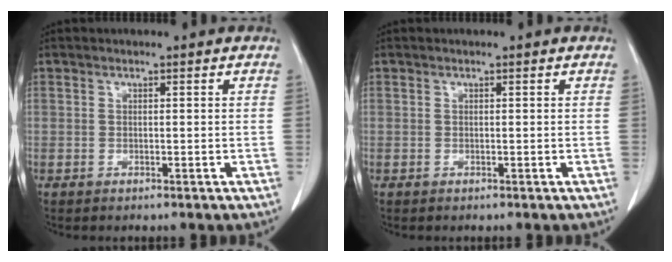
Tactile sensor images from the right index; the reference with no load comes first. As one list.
[{"total": 0.0}]